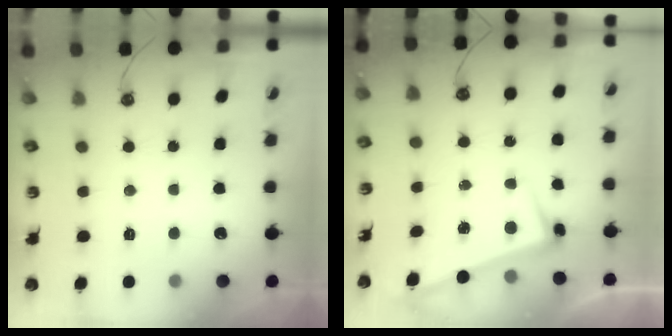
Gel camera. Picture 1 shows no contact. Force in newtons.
{"total": 2.7, "press": 2.6, "slide": 0.7}